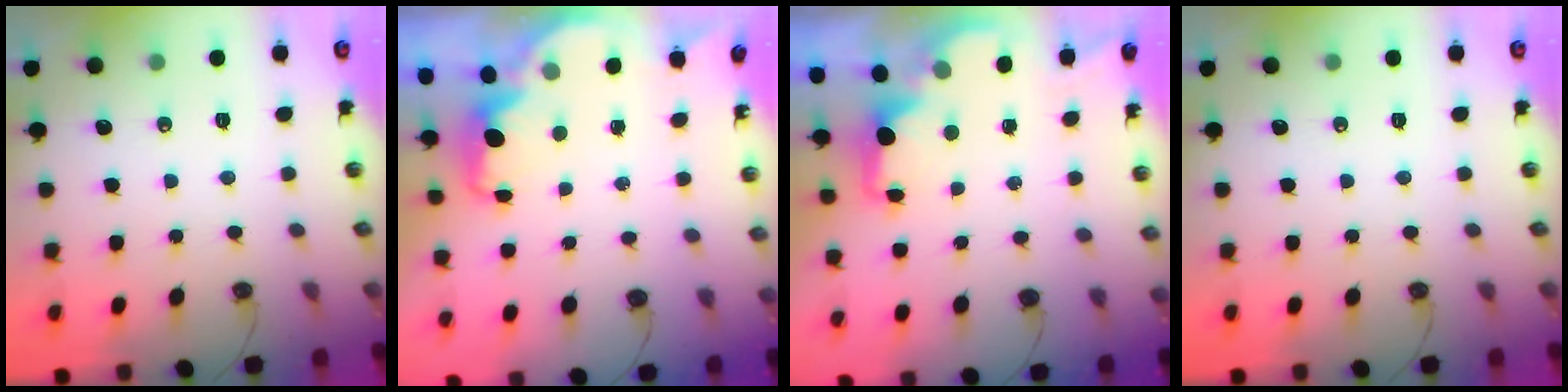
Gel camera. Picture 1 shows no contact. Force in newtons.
{"total": 2.0, "press": 1.8, "slide": 0.8}
{"total": 1.8, "press": 1.7, "slide": 0.6}
{"total": 0.0}